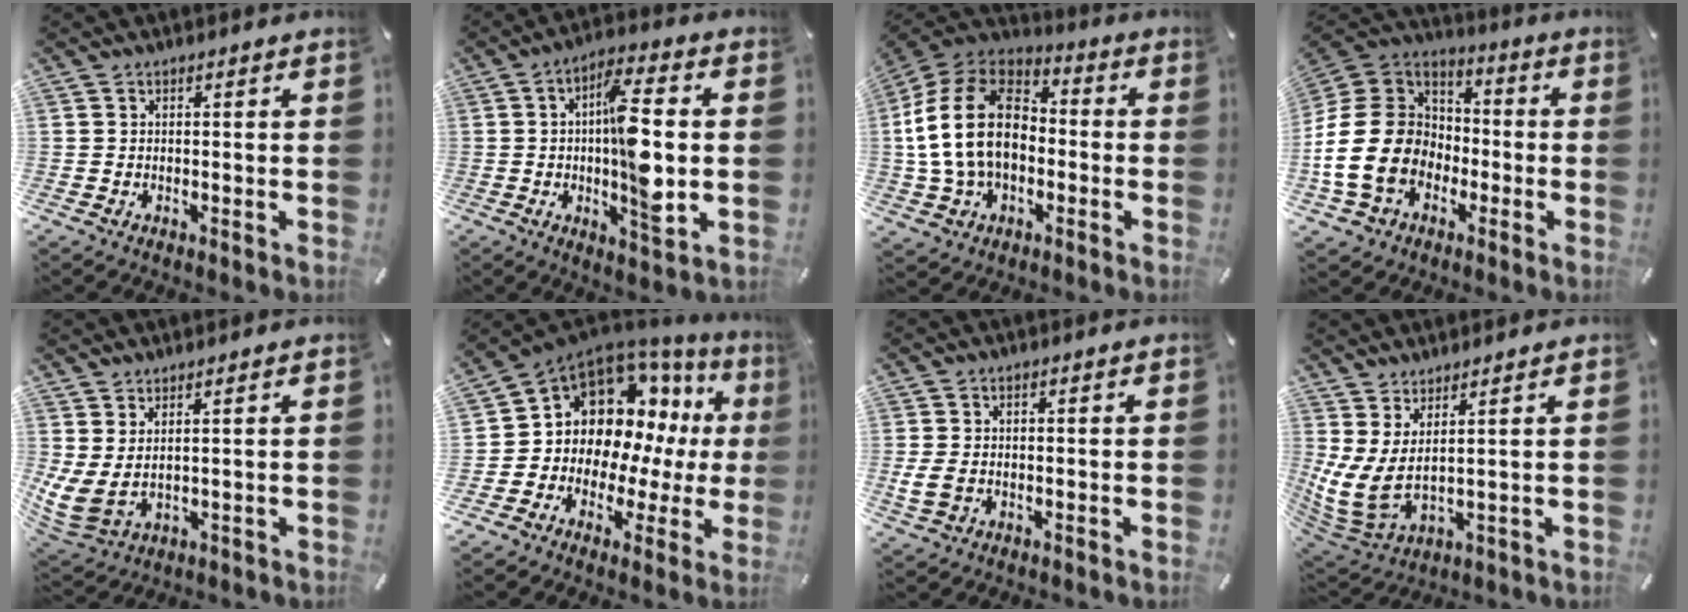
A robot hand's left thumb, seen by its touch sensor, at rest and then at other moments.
{"total": 14.0, "force": [-0.3, 4.2, 13.4], "torque": [-0.221, -0.014, -0.012]}
{"total": 18.5, "force": [-1.6, 13.8, 12.2], "torque": [-0.271, 0.024, -0.035]}
{"total": 20.1, "force": [-5.3, 16.5, 10.0], "torque": [-0.215, 0.036, -0.090]}
{"total": 6.1, "force": [1.9, 2.9, 5.0], "torque": [-0.125, -0.032, 0.038]}
{"total": 11.6, "force": [4.3, 9.6, 4.9], "torque": [-0.096, -0.062, 0.089]}
{"total": 4.0, "force": [-0.4, 2.9, 2.7], "torque": [-0.046, 0.001, -0.008]}
{"total": 7.5, "force": [2.1, 3.2, 6.4], "torque": [-0.161, -0.044, 0.043]}